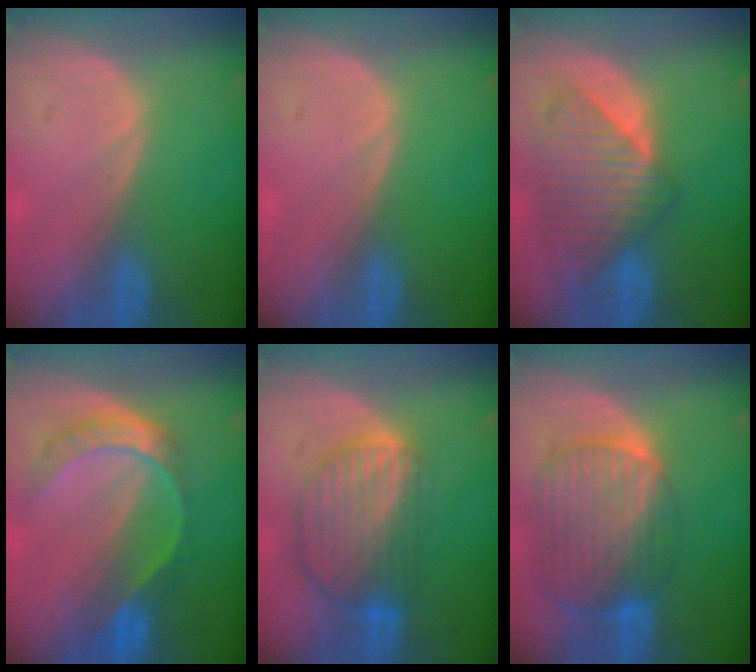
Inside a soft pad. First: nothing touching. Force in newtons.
{"total": 0.0}
{"total": 8.9, "press": 8.1, "slide": 3.8}
{"total": 7.7, "press": 6.4, "slide": 4.3}
{"total": 9.1, "press": 7.8, "slide": 4.8}
{"total": 10.5, "press": 8.9, "slide": 5.5}